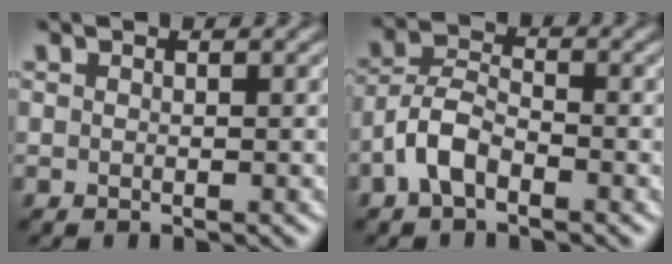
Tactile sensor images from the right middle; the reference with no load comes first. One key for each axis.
{"total": 3.6, "fx": -2.0, "fy": 1.8, "fz": 2.4, "tx": -0.047, "ty": 0.012, "tz": -0.048}